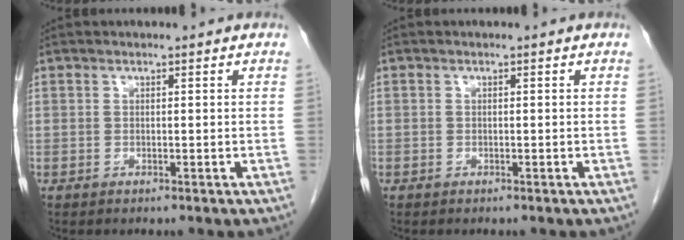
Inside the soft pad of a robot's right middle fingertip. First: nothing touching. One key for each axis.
{"total": 0.0}